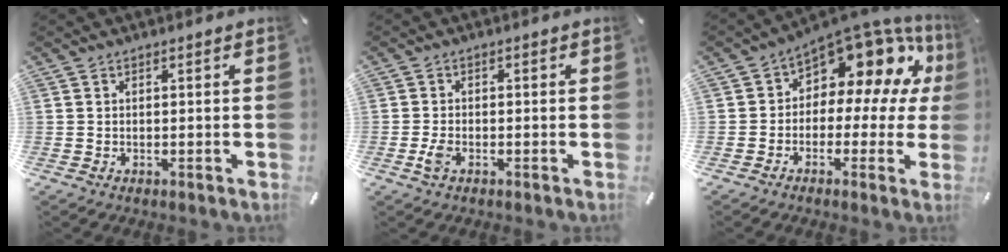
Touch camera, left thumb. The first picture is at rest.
{"total": 2.7, "force": [-1.1, 1.3, 2.0], "torque": [-0.055, -0.004, -0.025]}
{"total": 12.8, "force": [6.2, 7.7, 8.2], "torque": [-0.122, -0.056, 0.103]}